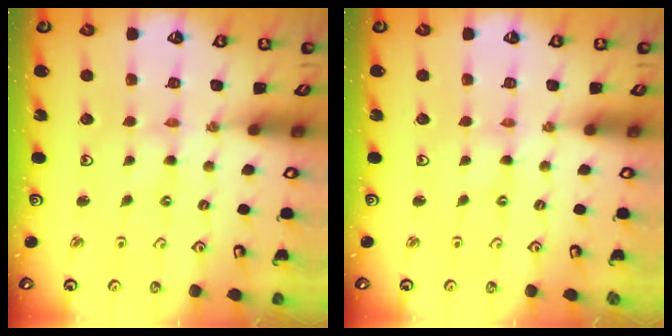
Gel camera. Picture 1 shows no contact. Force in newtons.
{"total": 0.0}